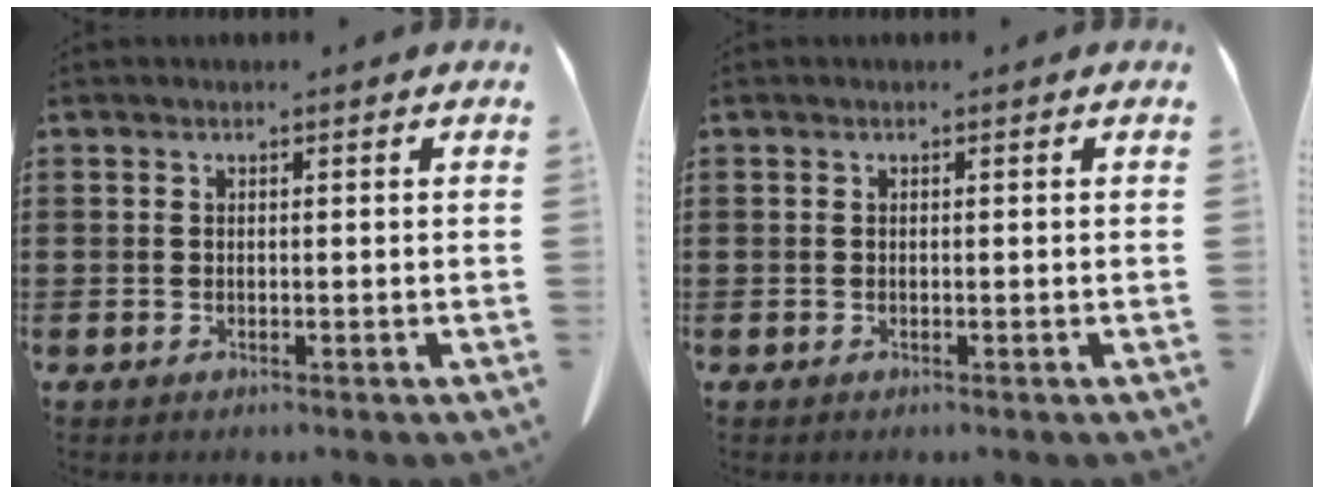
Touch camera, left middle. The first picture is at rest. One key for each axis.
{"total": 0.0}